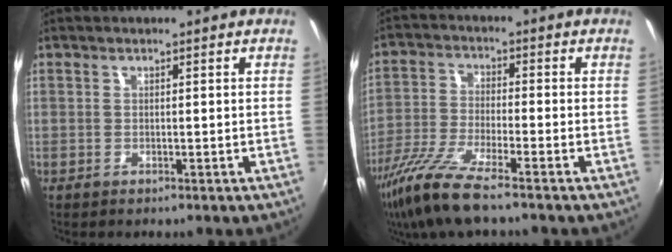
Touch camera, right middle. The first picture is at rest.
{"total": 11.5, "force": [-8.4, 1.2, 7.7], "torque": [-0.167, -0.030, -0.164]}